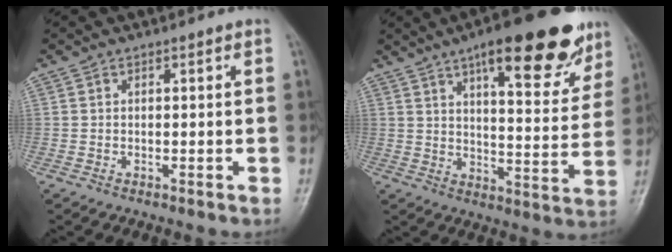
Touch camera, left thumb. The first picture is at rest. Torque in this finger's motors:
{"motor_torque": [0.61, 0.55, 1.47, -1.30, 0.32]}